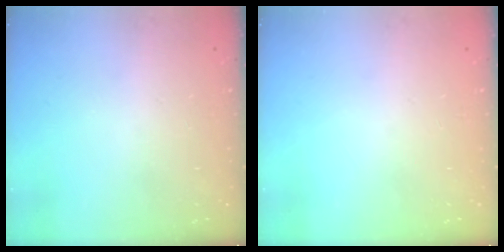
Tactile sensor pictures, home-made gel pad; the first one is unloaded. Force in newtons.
{"total": 0.0}